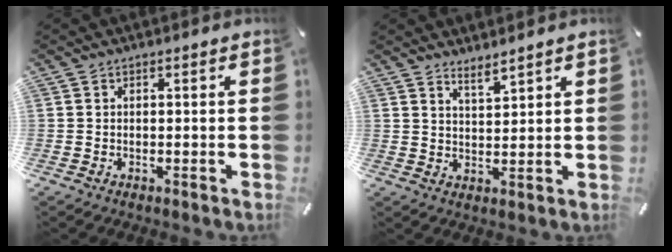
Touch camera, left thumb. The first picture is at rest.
{"total": 3.4, "force": [3.3, 0.3, 0.7], "torque": [-0.019, -0.020, 0.062]}